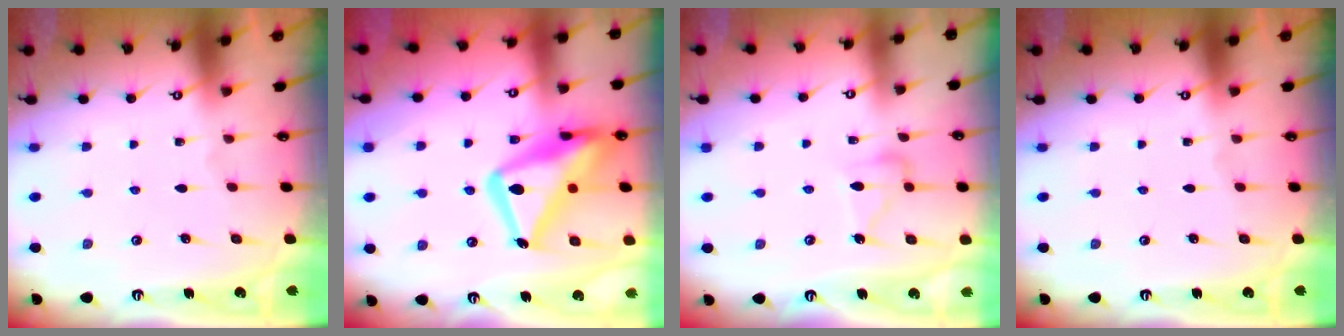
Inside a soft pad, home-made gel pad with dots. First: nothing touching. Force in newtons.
{"total": 22.2, "press": 22.2, "slide": 1.8}
{"total": 8.8, "press": 8.8, "slide": 0.7}
{"total": 0.0}